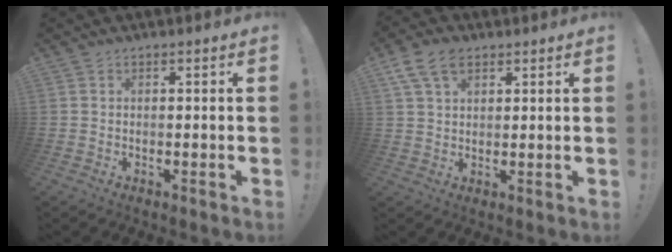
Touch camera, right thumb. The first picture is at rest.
{"total": 8.7, "force": [4.5, 5.4, 5.2], "torque": [-0.095, -0.001, 0.089]}